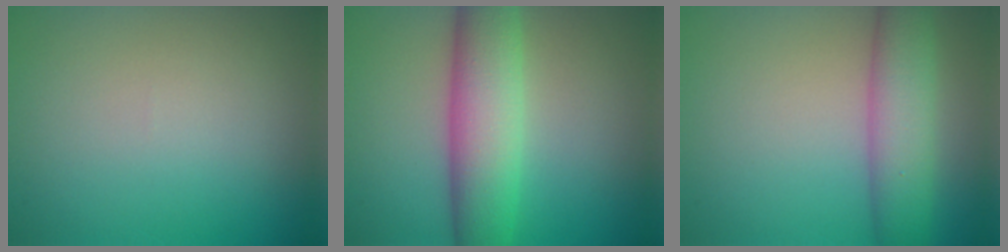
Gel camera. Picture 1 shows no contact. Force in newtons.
{"total": 7.5, "press": 7.5, "slide": 0.3}
{"total": 5.6, "press": 5.6, "slide": 0.1}